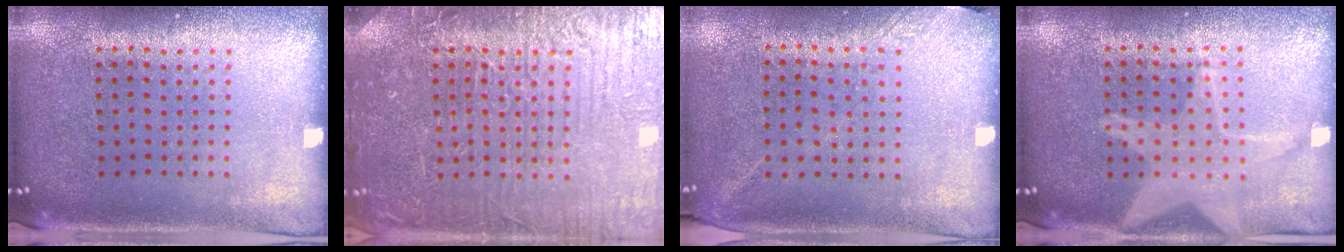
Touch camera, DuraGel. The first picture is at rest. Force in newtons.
{"total": 7.7, "press": 7.7, "slide": 1.1}
{"total": 1.2, "press": 0.9, "slide": 0.8}
{"total": 3.1, "press": 3.0, "slide": 0.5}